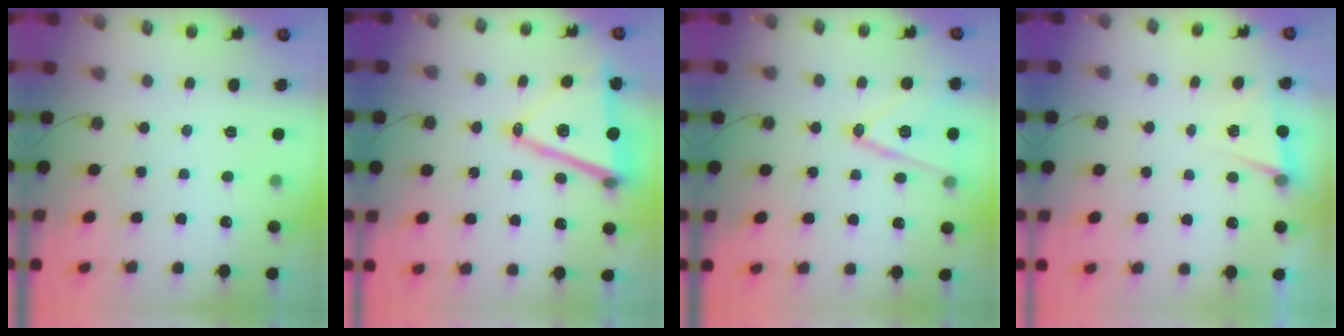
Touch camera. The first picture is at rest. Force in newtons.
{"total": 15.3, "press": 14.9, "slide": 3.7}
{"total": 14.7, "press": 14.3, "slide": 3.4}
{"total": 3.8, "press": 2.2, "slide": 3.2}